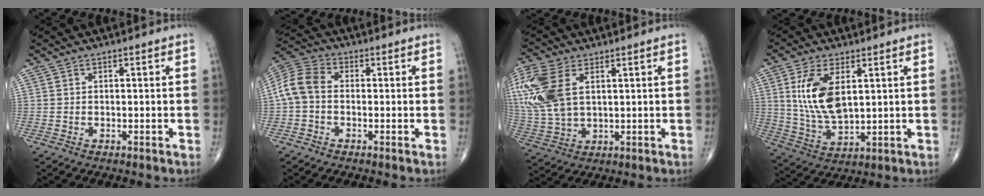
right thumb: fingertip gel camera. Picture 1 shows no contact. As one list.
[{"total": 7.6, "force": [-0.5, 5.3, 5.5], "torque": [-0.107, 0.022, -0.023]}, {"total": 16.8, "force": [5.1, 9.9, 12.7], "torque": [-0.320, -0.005, 0.103]}, {"total": 11.9, "force": [3.3, 5.9, 9.8], "torque": [-0.191, -0.018, 0.074]}]